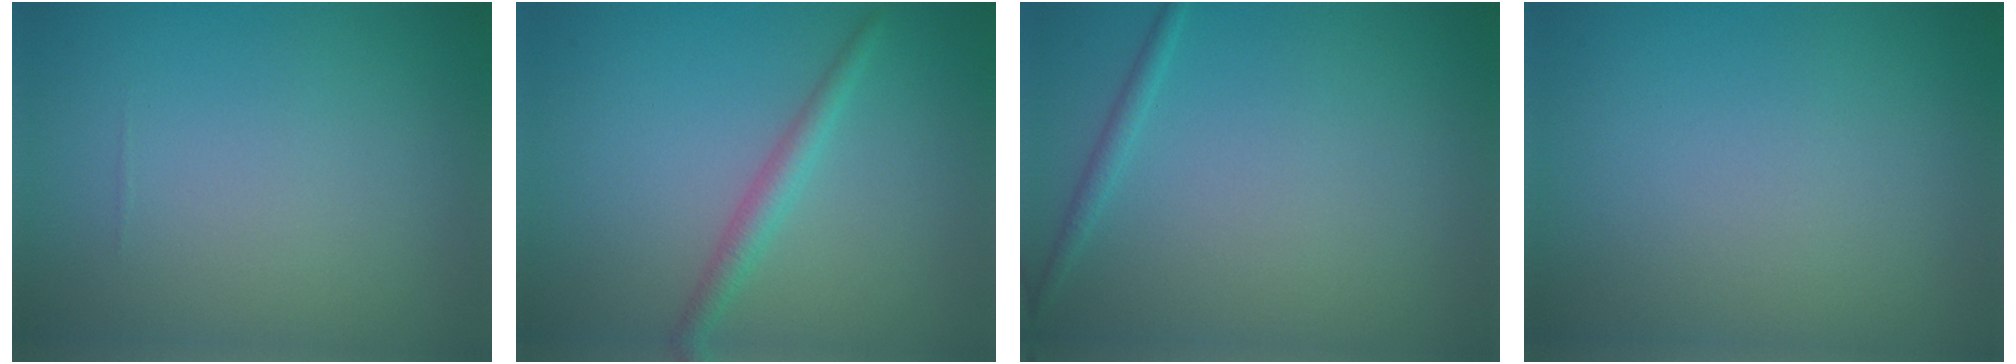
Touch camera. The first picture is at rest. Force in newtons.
{"total": 1.9, "press": 1.9, "slide": 0.0}
{"total": 1.0, "press": 1.0, "slide": 0.1}
{"total": 0.0}